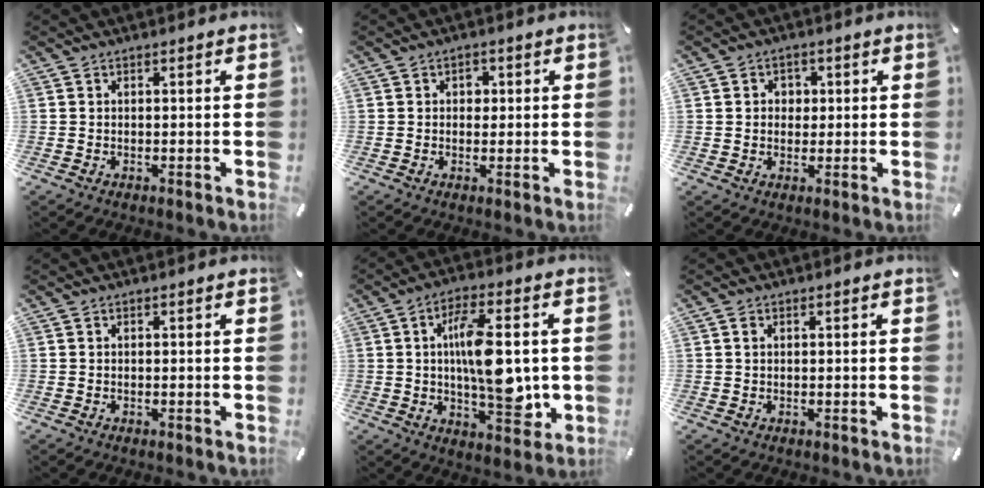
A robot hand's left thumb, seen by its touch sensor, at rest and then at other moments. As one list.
[{"total": 2.8, "force": [0.4, 2.2, 1.7], "torque": [-0.003, -0.003, -0.004]}, {"total": 3.5, "force": [0.3, 3.3, 1.1], "torque": [-0.012, 0.003, -0.001]}, {"total": 0.0}, {"total": 14.6, "force": [1.0, 6.3, 13.2], "torque": [-0.223, -0.006, 0.013]}, {"total": 0.7, "force": [0.2, 0.5, 0.5], "torque": [-0.010, 0.004, 0.002]}]